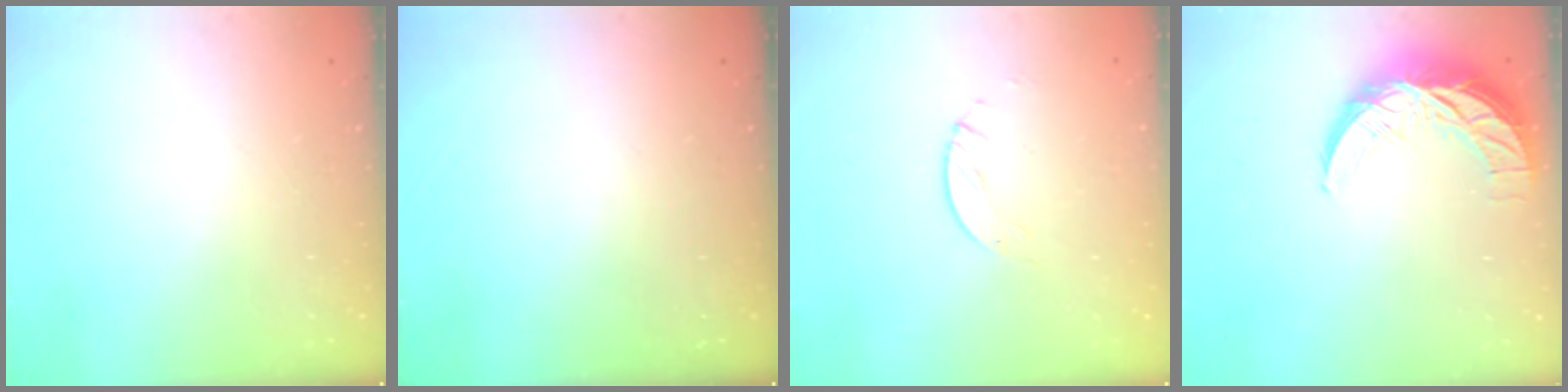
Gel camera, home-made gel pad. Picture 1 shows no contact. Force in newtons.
{"total": 0.0}
{"total": 3.1, "press": 3.1, "slide": 0.3}
{"total": 11.8, "press": 11.8, "slide": 0.8}